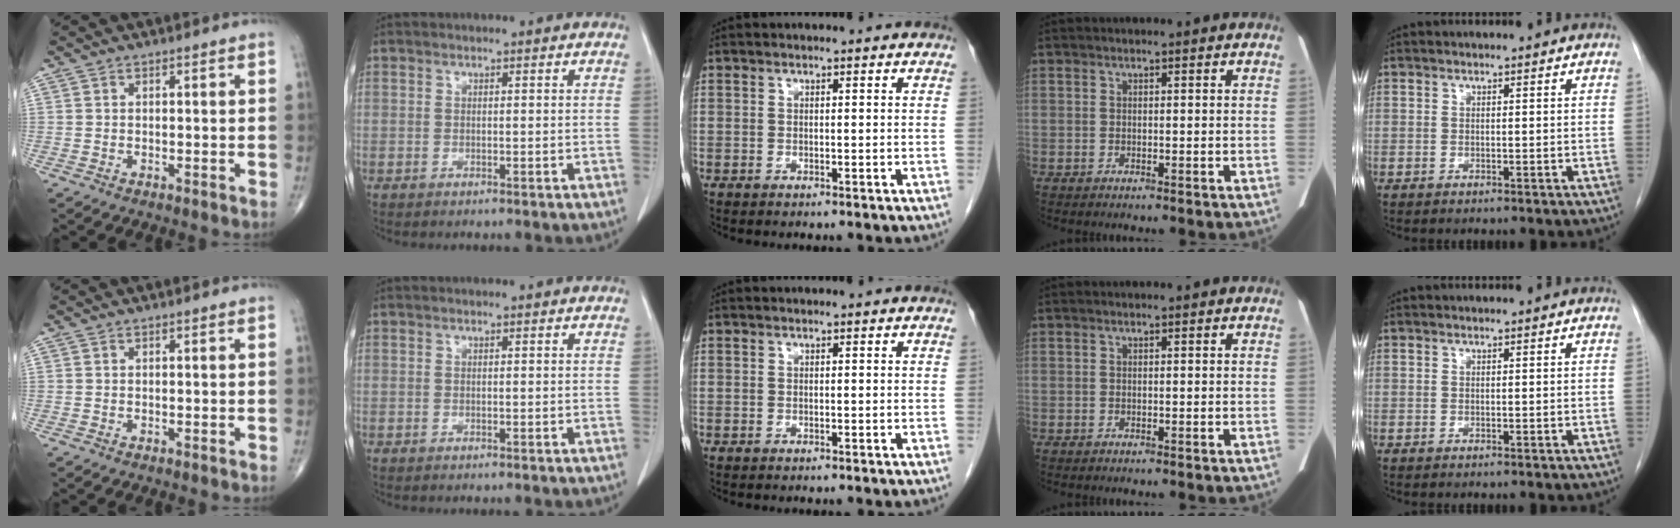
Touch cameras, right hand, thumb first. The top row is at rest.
{}